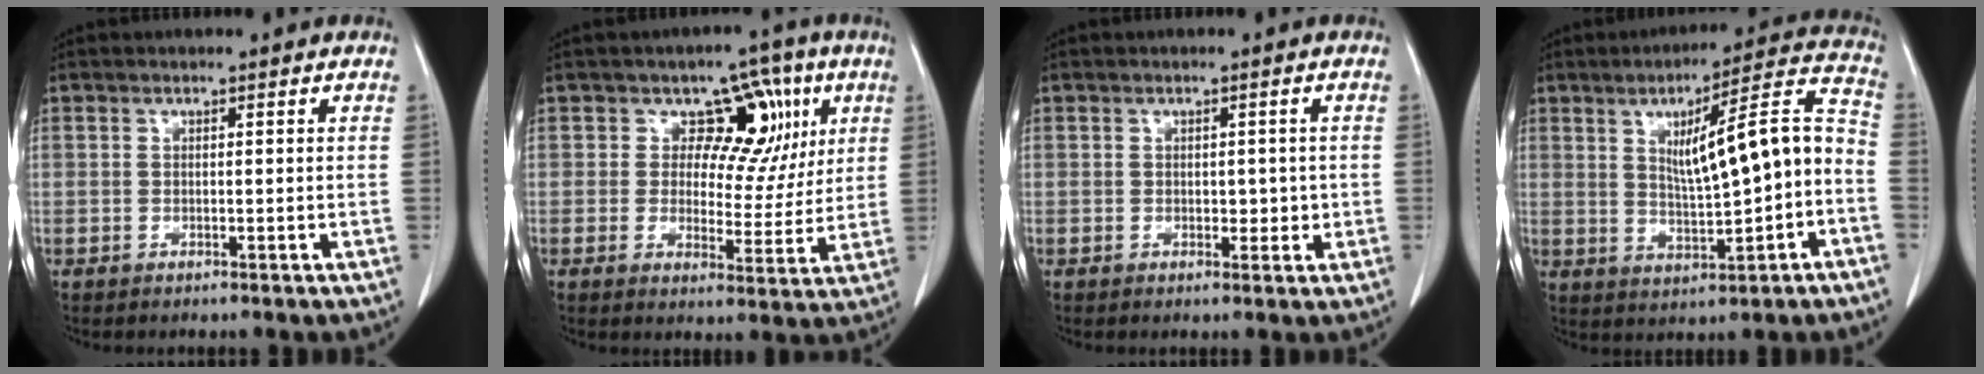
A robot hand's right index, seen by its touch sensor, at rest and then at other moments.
{"total": 8.3, "force": [3.5, 6.3, 4.1], "torque": [-0.021, 0.017, 0.048]}
{"total": 2.4, "force": [-0.2, 1.4, 1.9], "torque": [-0.021, 0.000, 0.002]}
{"total": 13.2, "force": [-0.4, 1.9, 13.0], "torque": [-0.186, 0.030, 0.001]}